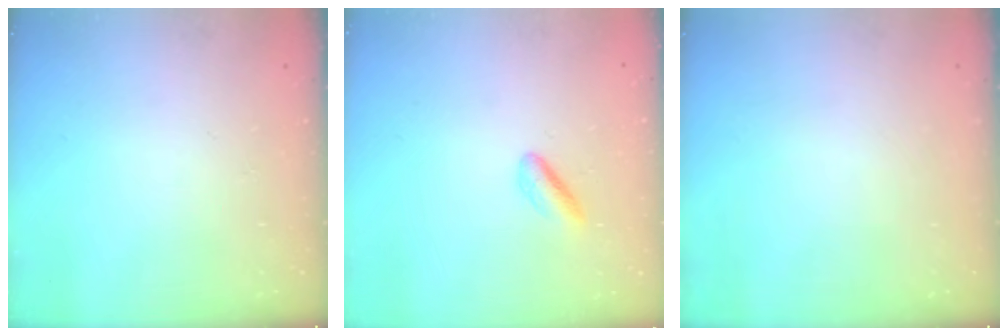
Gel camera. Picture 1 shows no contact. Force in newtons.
{"total": 2.4, "press": 2.2, "slide": 1.0}
{"total": 0.0}